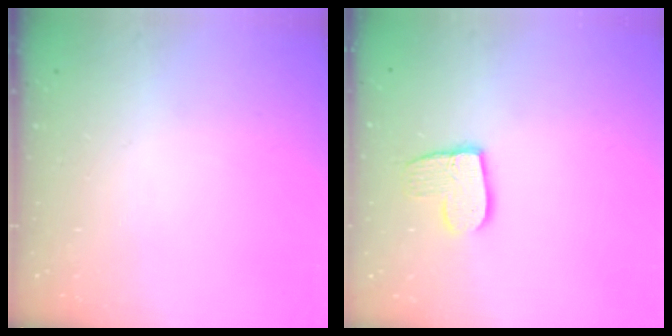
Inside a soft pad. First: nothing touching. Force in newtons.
{"total": 10.5, "press": 10.5, "slide": 0.8}